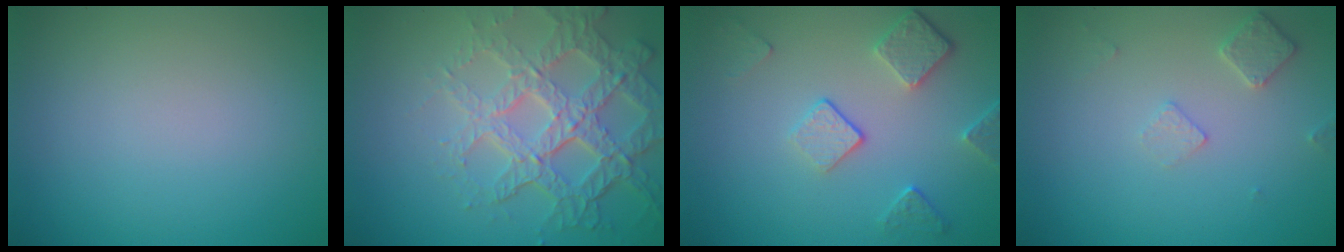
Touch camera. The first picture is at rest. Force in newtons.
{"total": 7.4, "press": 5.3, "slide": 5.2}
{"total": 3.7, "press": 2.9, "slide": 2.4}
{"total": 1.8, "press": 1.8, "slide": 0.3}